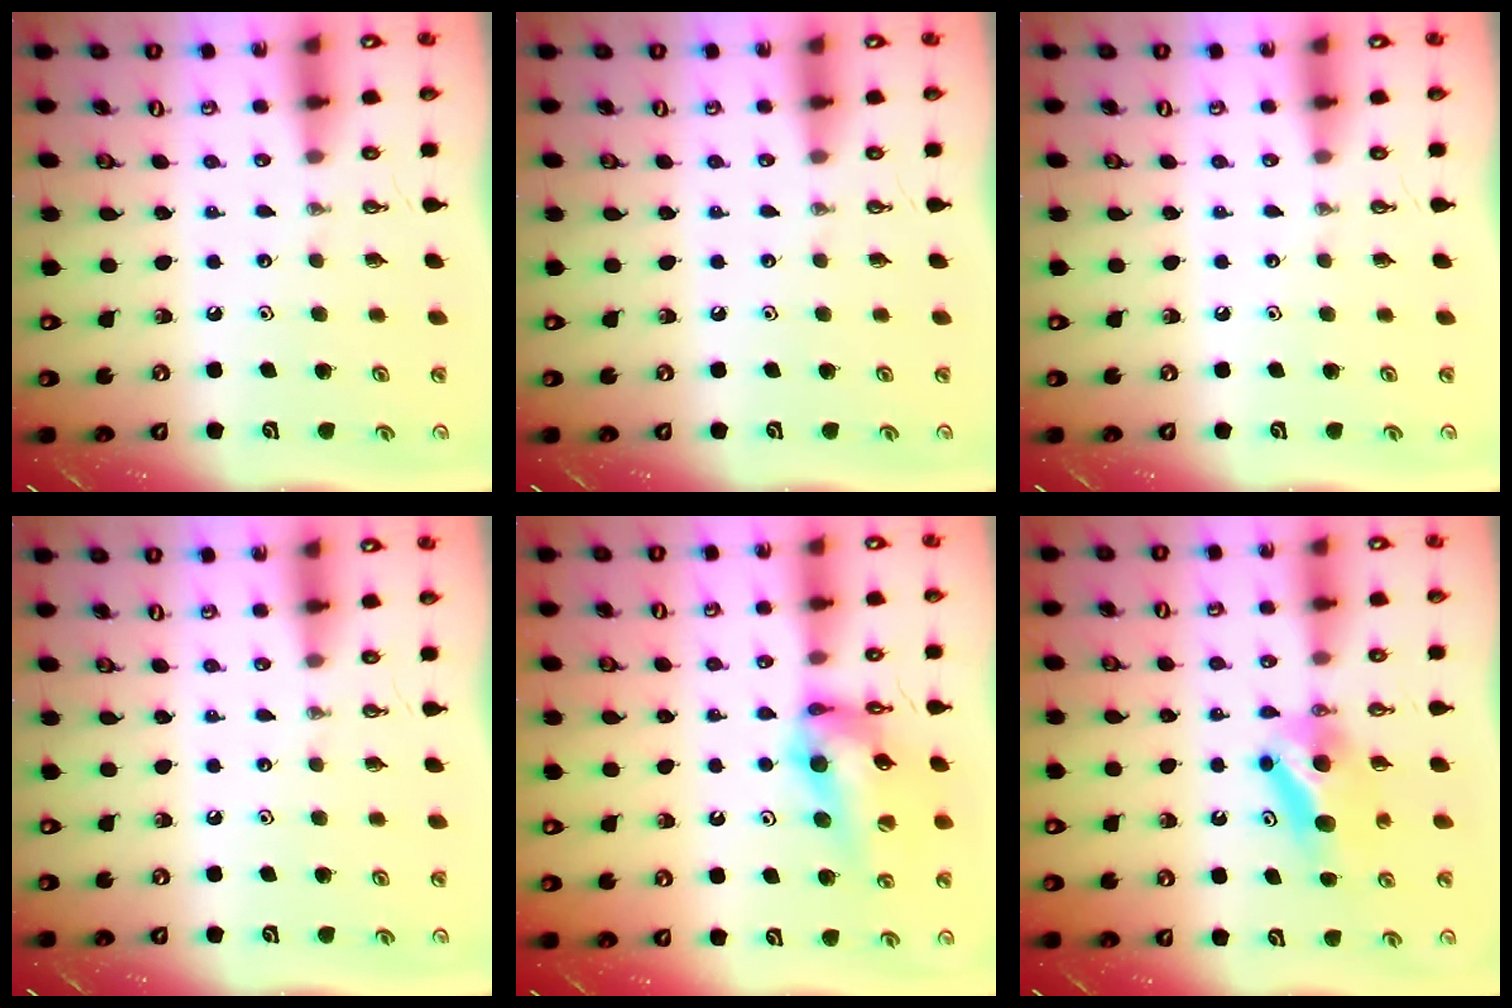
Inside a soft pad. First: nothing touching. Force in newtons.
{"total": 0.0}
{"total": 0.0}
{"total": 0.0}
{"total": 13.4, "press": 13.3, "slide": 1.2}
{"total": 7.3, "press": 6.8, "slide": 2.5}